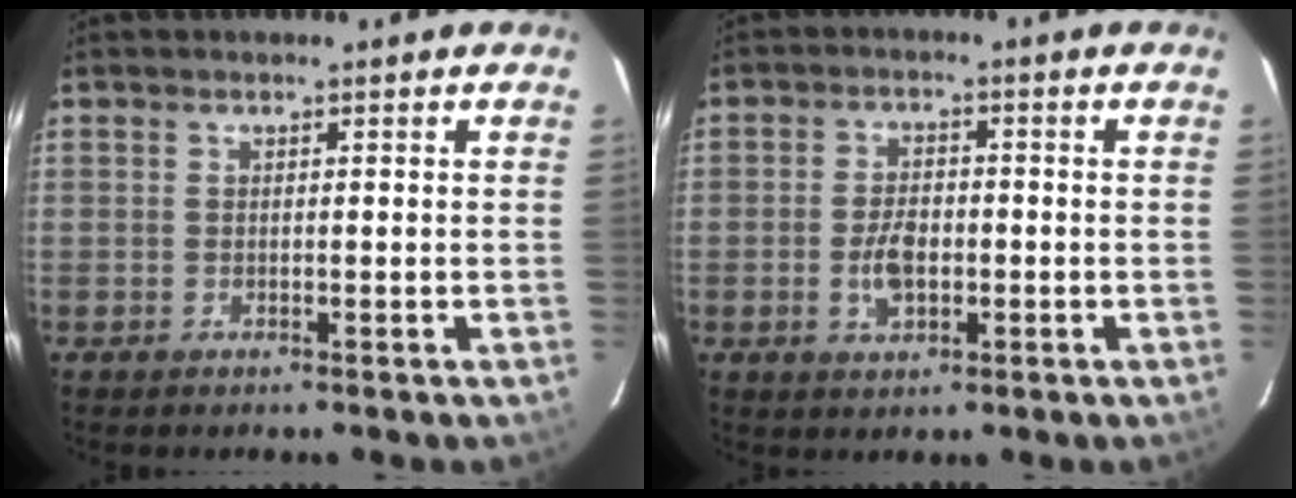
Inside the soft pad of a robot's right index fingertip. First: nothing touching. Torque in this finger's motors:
{"motor_torque": [0.90, 0.17, 0.17, 0.08]}